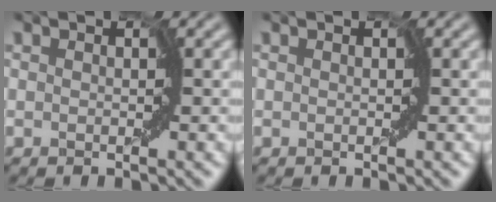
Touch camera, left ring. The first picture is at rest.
{"total": 0.0}